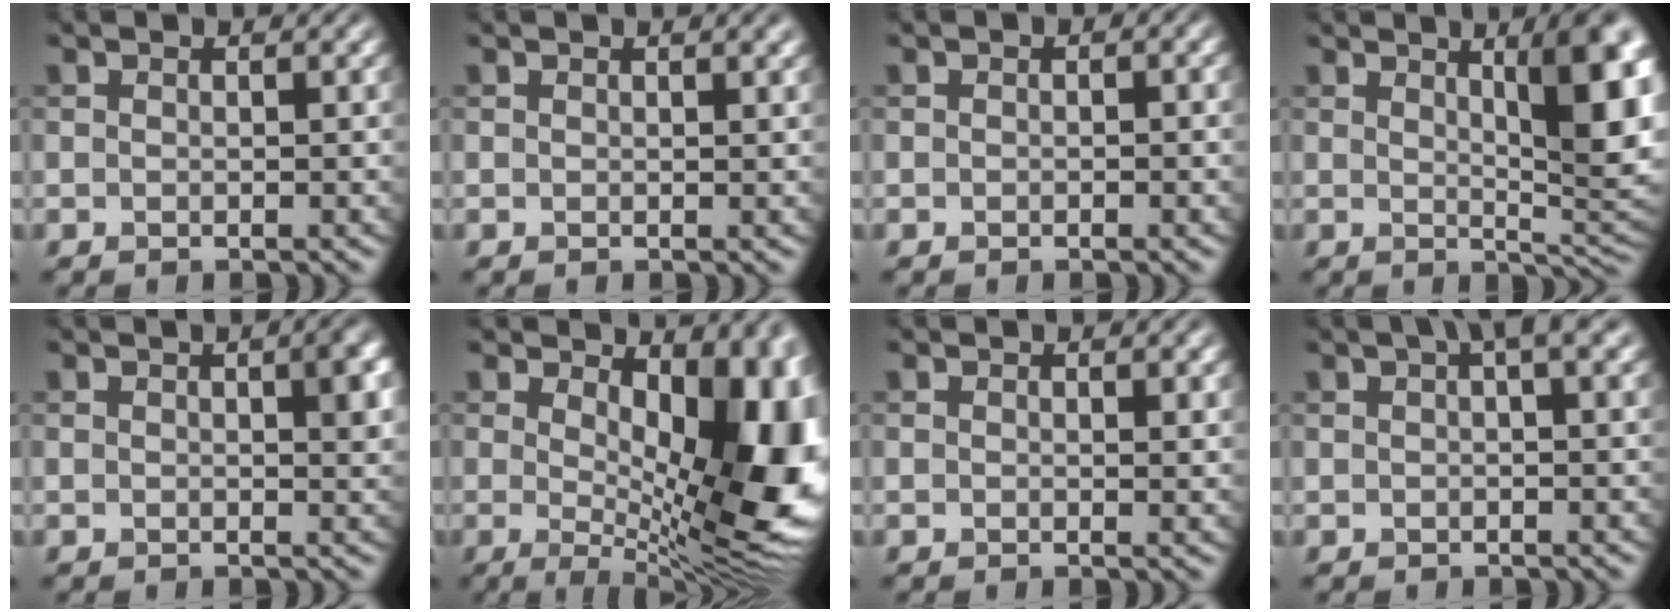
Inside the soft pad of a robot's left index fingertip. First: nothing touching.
{"total": 1.5, "force": [0.9, 0.5, 1.1], "torque": [-0.008, 0.004, 0.013]}
{"total": 0.9, "force": [-0.1, 0.5, 0.8], "torque": [-0.011, 0.001, -0.002]}
{"total": 10.4, "force": [3.0, 3.2, 9.4], "torque": [-0.087, 0.008, 0.041]}
{"total": 2.8, "force": [0.8, 0.7, 2.6], "torque": [-0.026, 0.006, 0.011]}
{"total": 12.6, "force": [1.5, 5.5, 11.3], "torque": [-0.114, -0.010, 0.028]}
{"total": 1.0, "force": [0.5, 0.2, 0.8], "torque": [-0.009, -0.003, 0.009]}
{"total": 3.4, "force": [1.6, 0.5, 2.9], "torque": [-0.036, 0.009, 0.023]}